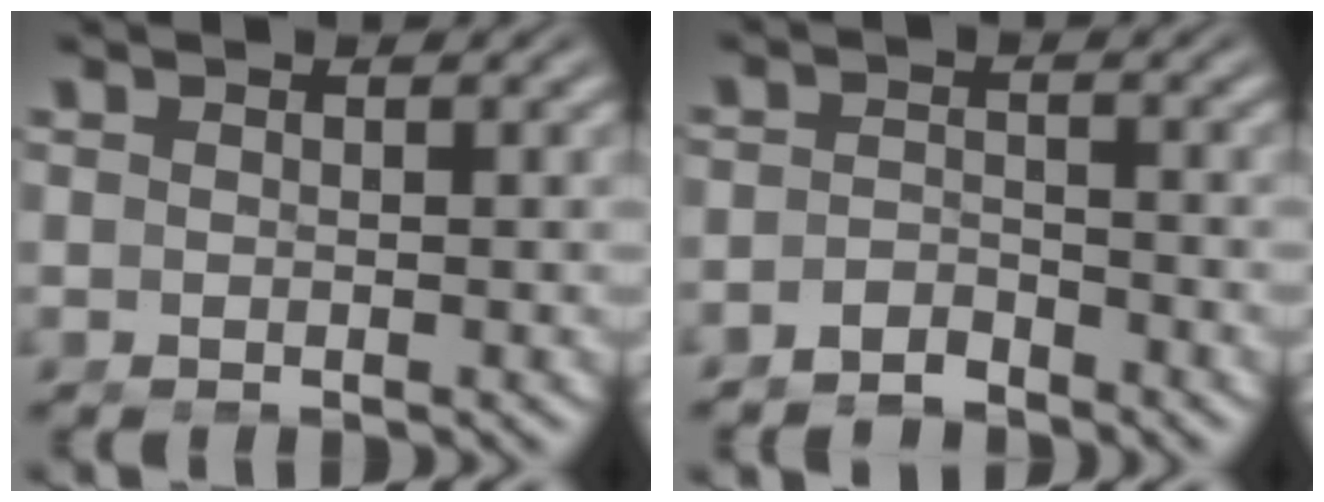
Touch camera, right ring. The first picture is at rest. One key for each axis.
{"total": 2.9, "fx": -2.7, "fy": 0.7, "fz": 0.4, "tx": -0.008, "ty": -0.015, "tz": -0.044}